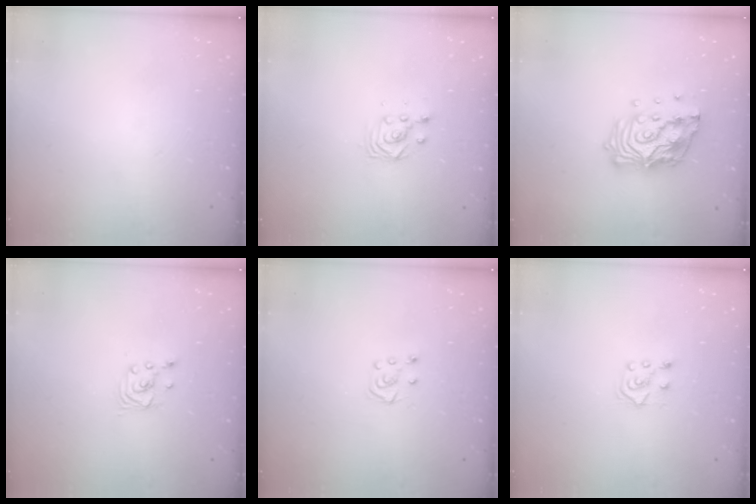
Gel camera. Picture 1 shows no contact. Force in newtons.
{"total": 3.0, "press": 2.9, "slide": 0.3}
{"total": 16.1, "press": 16.0, "slide": 2.3}
{"total": 2.2, "press": 2.2, "slide": 0.2}
{"total": 5.3, "press": 5.3, "slide": 0.6}
{"total": 6.0, "press": 6.0, "slide": 0.4}